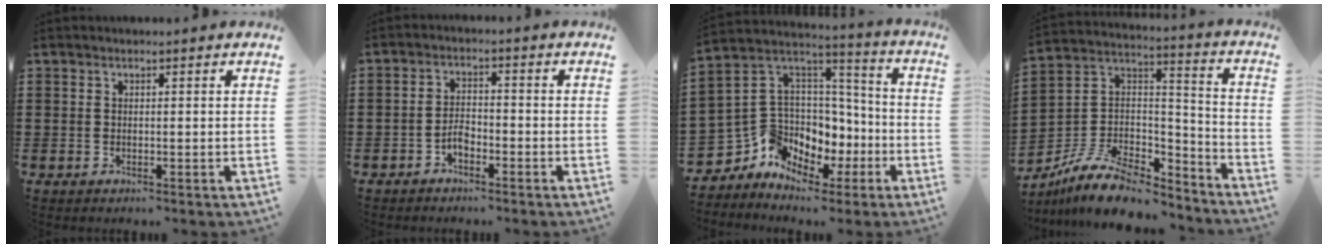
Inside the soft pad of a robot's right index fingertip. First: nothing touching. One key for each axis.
{"total": 2.8, "fx": -1.8, "fy": 1.4, "fz": 1.7, "tx": -0.042, "ty": 0.002, "tz": -0.038}
{"total": 9.3, "fx": -2.6, "fy": 8.8, "fz": 1.4, "tx": -0.079, "ty": -0.014, "tz": -0.041}
{"total": 10.8, "fx": -8.5, "fy": 4.5, "fz": 5.1, "tx": -0.103, "ty": 0.027, "tz": -0.161}